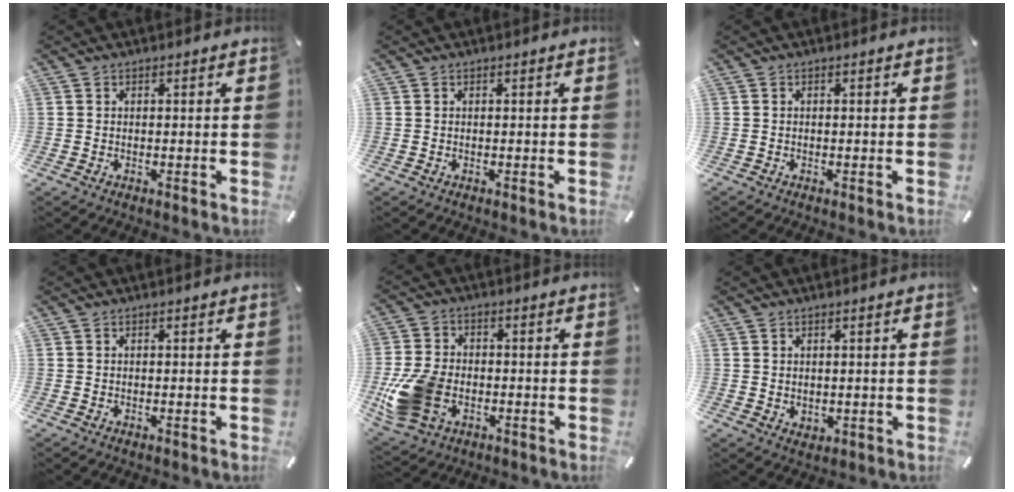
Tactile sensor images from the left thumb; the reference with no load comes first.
{"total": 0.0}
{"total": 0.0}
{"total": 0.0}
{"total": 13.2, "force": [-3.5, 9.6, 8.3], "torque": [-0.194, 0.010, -0.059]}
{"total": 1.7, "force": [1.0, 1.3, 0.2], "torque": [0.003, -0.002, 0.016]}